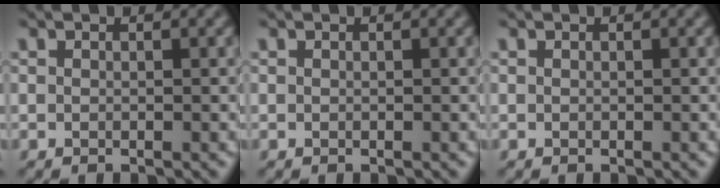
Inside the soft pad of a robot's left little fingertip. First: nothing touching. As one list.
[{"total": 0.0}, {"total": 0.0}]